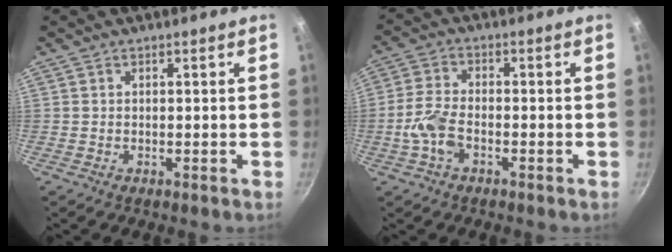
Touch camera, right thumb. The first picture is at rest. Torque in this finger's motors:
{"motor_torque": [-0.07, 0.10, 0.30, 0.29, 0.03]}